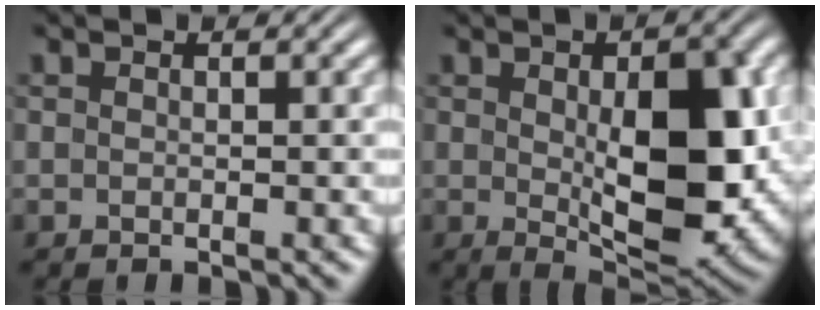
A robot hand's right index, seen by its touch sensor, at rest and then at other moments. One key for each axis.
{"total": 9.5, "fx": -0.1, "fy": 3.8, "fz": 8.7, "tx": -0.137, "ty": -0.031, "tz": 0.016}